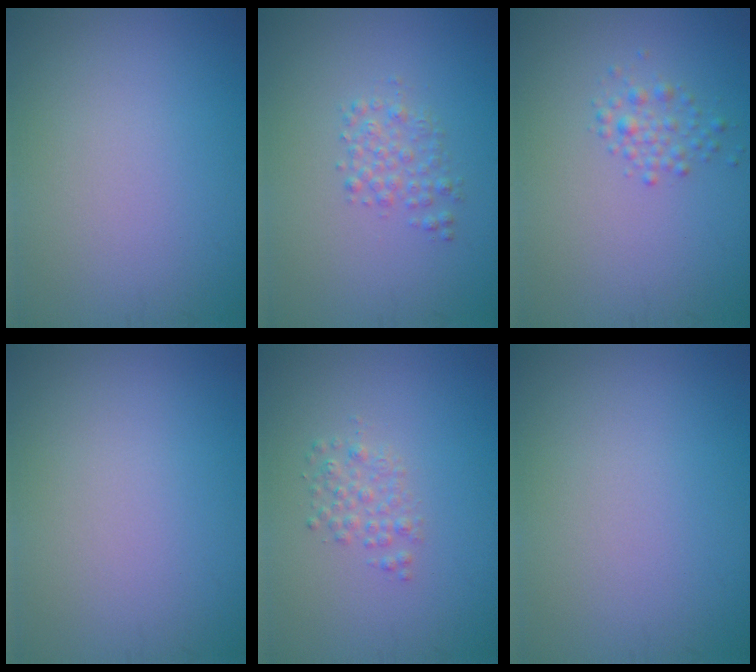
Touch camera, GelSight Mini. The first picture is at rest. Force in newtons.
{"total": 1.8, "press": 1.8, "slide": 0.0}
{"total": 1.7, "press": 1.7, "slide": 0.0}
{"total": 0.0}
{"total": 1.5, "press": 1.5, "slide": 0.0}
{"total": 0.0}